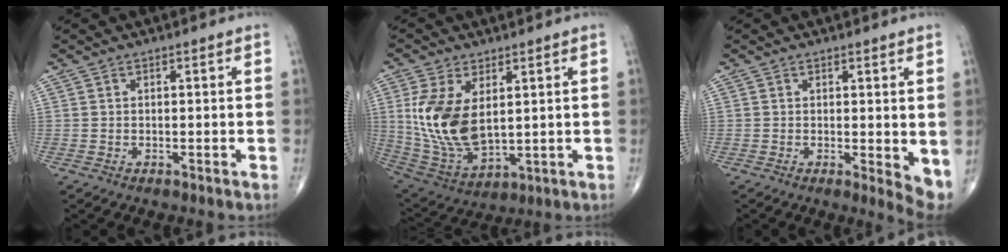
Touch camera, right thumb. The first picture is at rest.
{"total": 14.6, "force": [2.7, 8.1, 11.8], "torque": [-0.237, -0.018, 0.071]}
{"total": 4.6, "force": [0.4, 1.5, 4.3], "torque": [-0.058, -0.015, 0.007]}